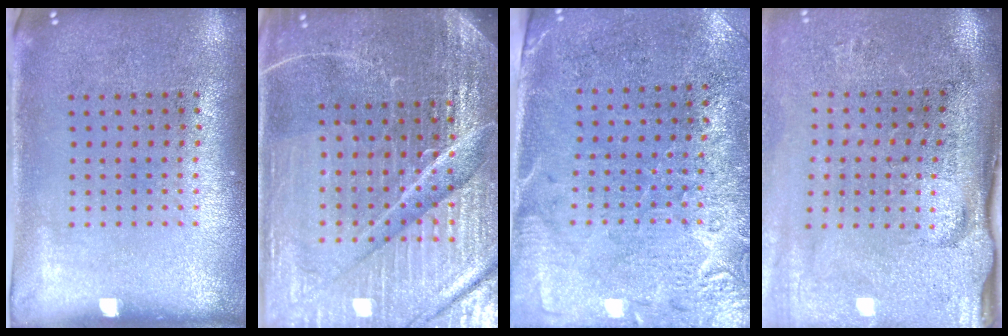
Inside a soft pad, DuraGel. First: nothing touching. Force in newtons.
{"total": 6.3, "press": 5.6, "slide": 2.8}
{"total": 2.7, "press": 2.4, "slide": 1.2}
{"total": 4.4, "press": 3.6, "slide": 2.6}